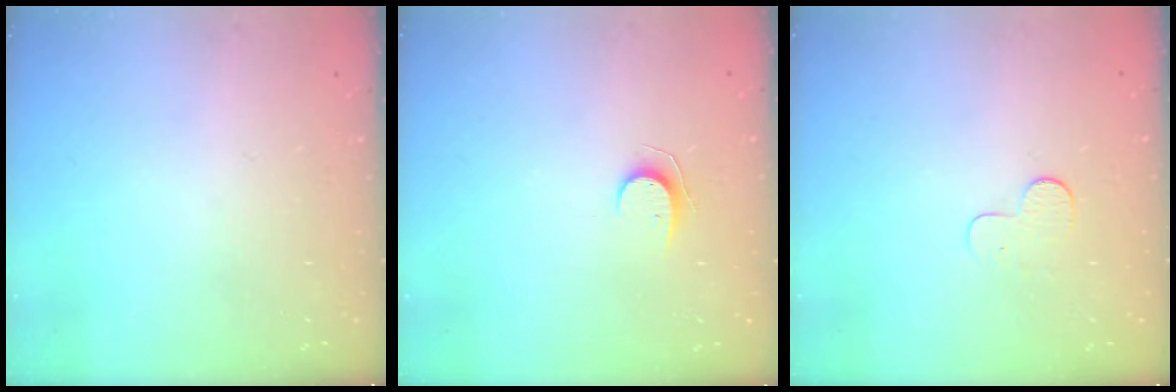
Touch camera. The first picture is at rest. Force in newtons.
{"total": 5.6, "press": 5.6, "slide": 0.6}
{"total": 6.0, "press": 6.0, "slide": 0.5}